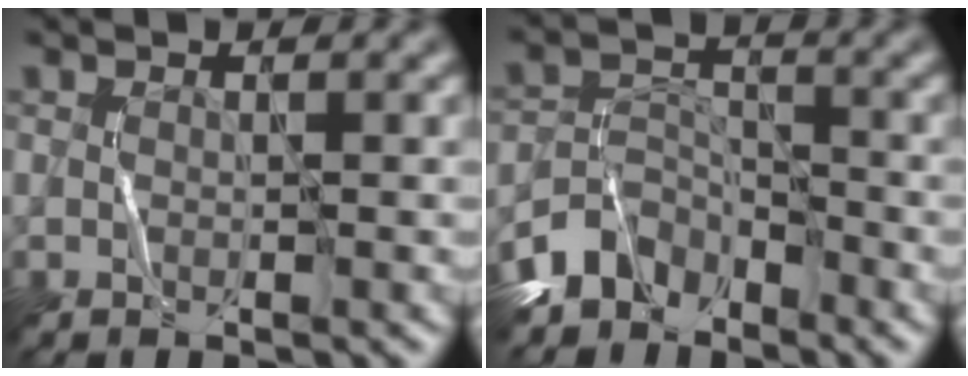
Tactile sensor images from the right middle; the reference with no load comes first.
{"total": 3.8, "force": [-3.3, 1.9, 0.2], "torque": [-0.003, 0.008, -0.073]}